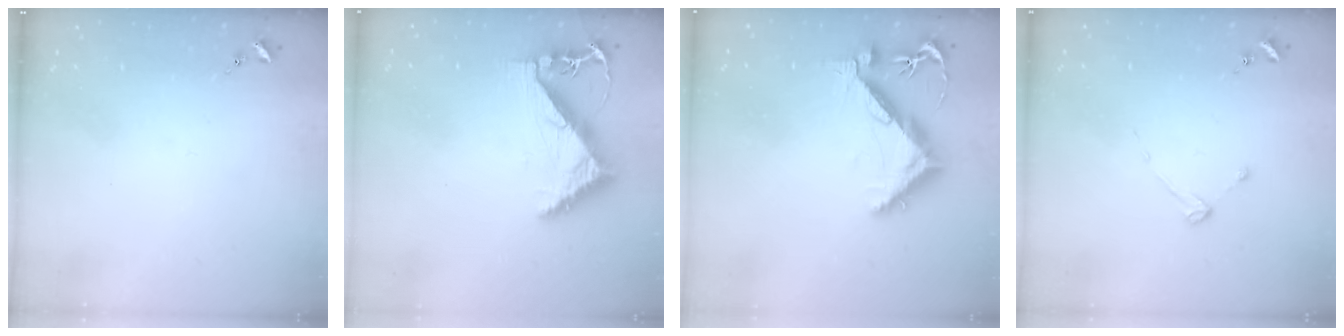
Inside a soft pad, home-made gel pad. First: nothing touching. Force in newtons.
{"total": 6.8, "press": 6.8, "slide": 0.9}
{"total": 11.0, "press": 10.9, "slide": 1.1}
{"total": 2.6, "press": 2.5, "slide": 0.4}